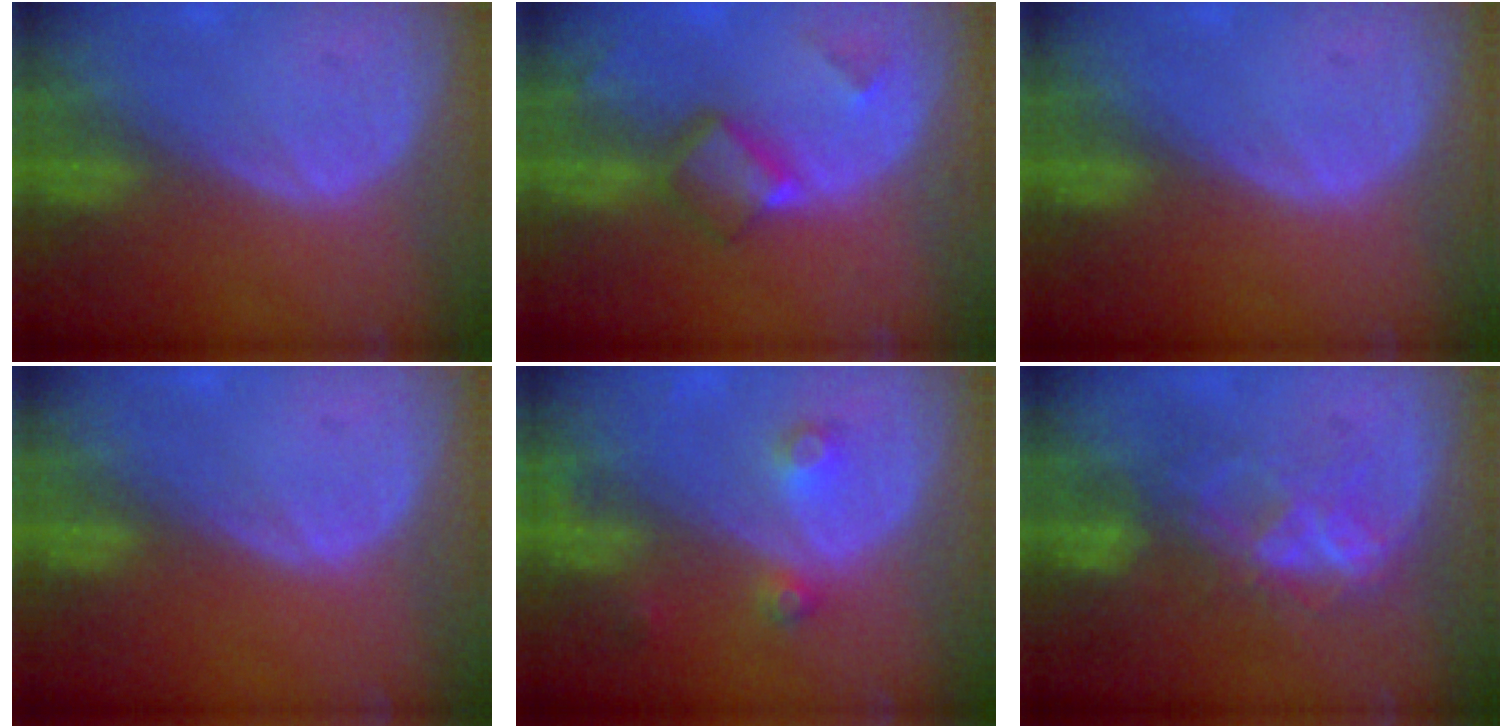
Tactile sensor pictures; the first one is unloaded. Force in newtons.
{"total": 5.7, "press": 5.0, "slide": 2.8}
{"total": 0.0}
{"total": 0.0}
{"total": 3.8, "press": 3.5, "slide": 1.4}
{"total": 5.9, "press": 5.8, "slide": 1.1}